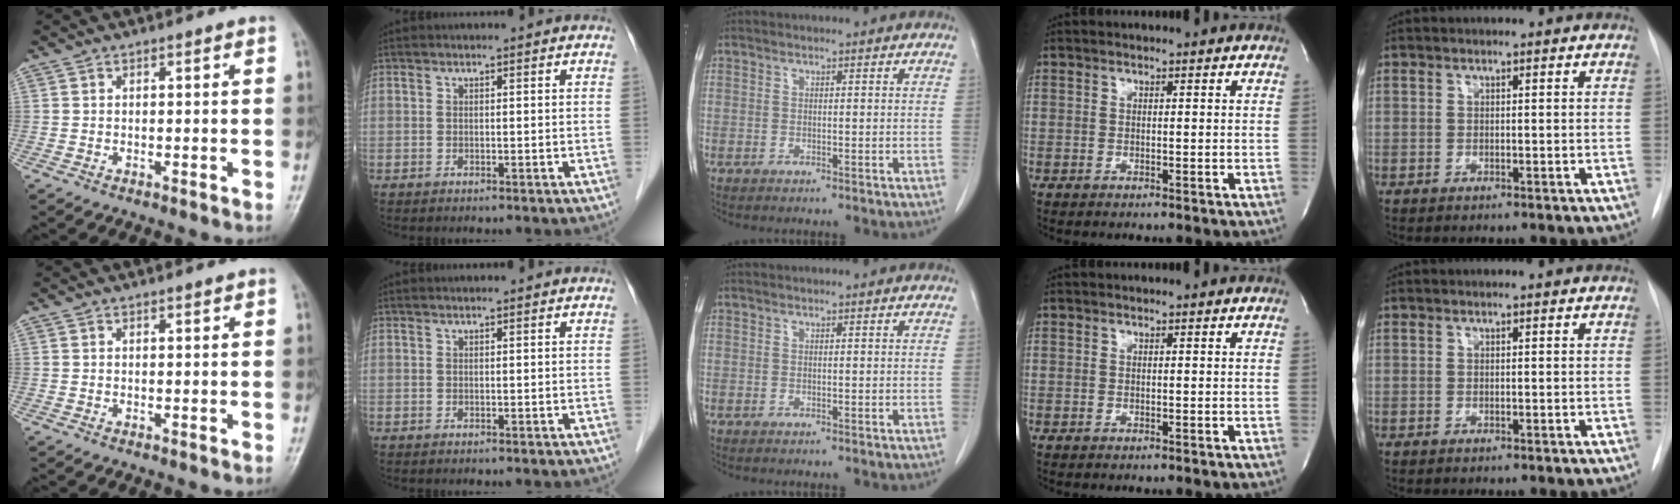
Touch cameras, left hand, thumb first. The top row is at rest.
{"thumb": {"total": 0.9, "force": [0.7, 0.4, 0.5], "torque": [-0.005, -0.003, 0.008]}, "index": {"total": 0.9, "force": [0.9, 0.0, 0.3], "torque": [-0.006, 0.012, 0.017]}}